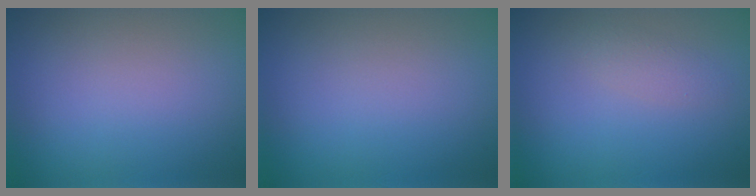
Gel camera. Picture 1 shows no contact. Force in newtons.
{"total": 0.0}
{"total": 1.4, "press": 1.4, "slide": 0.1}